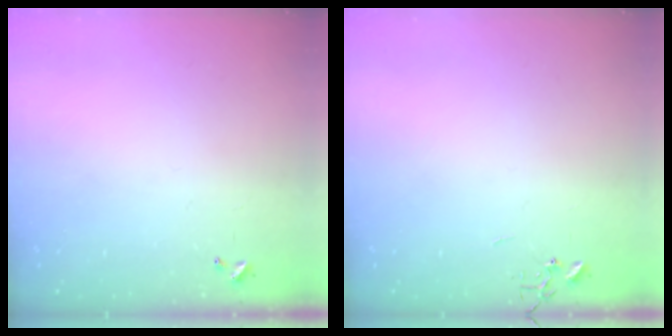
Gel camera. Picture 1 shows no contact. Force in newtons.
{"total": 0.0}